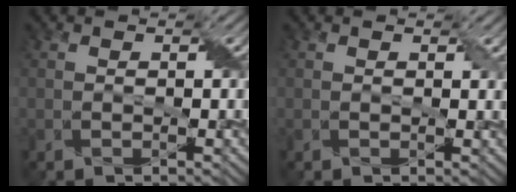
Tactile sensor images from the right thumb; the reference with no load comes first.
{"total": 0.9, "force": [0.3, 0.6, 0.7], "torque": [-0.007, -0.003, 0.005]}